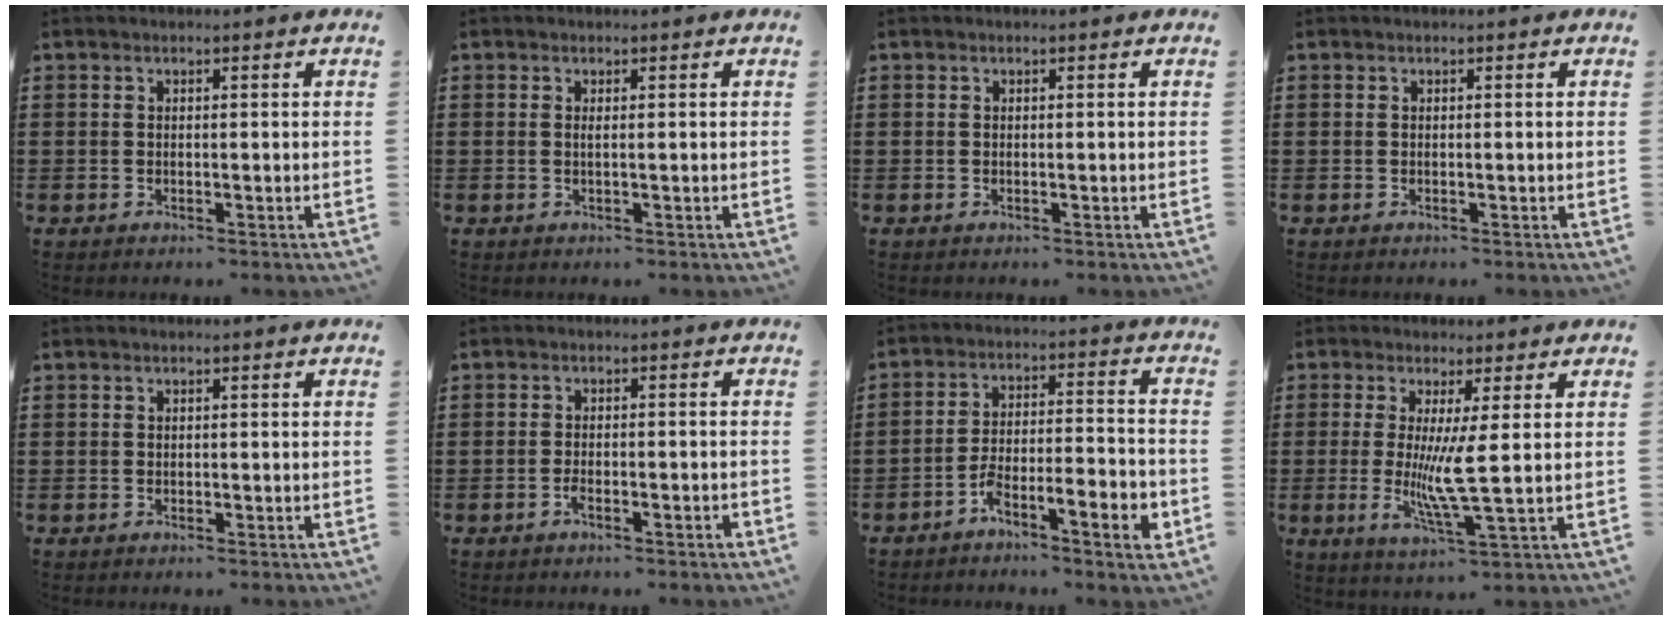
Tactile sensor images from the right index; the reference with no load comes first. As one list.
[{"total": 0.6, "force": [0.0, -0.1, 0.6], "torque": [-0.012, -0.005, 0.002]}, {"total": 0.0}, {"total": 0.0}, {"total": 0.0}, {"total": 2.0, "force": [-1.4, 0.3, 1.4], "torque": [-0.028, 0.003, -0.026]}, {"total": 7.1, "force": [-4.7, 1.5, 5.1], "torque": [-0.089, 0.005, -0.090]}, {"total": 7.0, "force": [0.3, -0.1, 7.0], "torque": [-0.128, -0.023, 0.001]}]